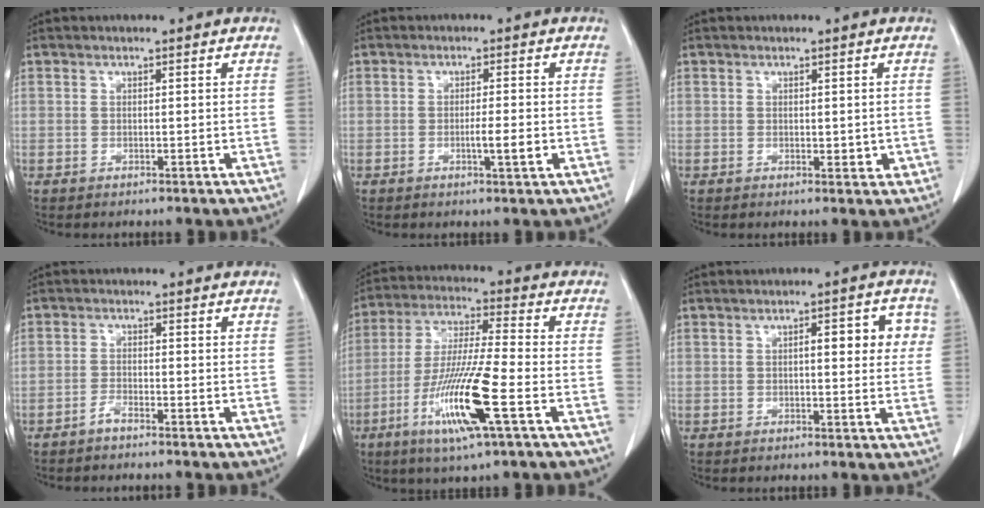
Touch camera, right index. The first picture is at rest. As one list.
[{"total": 3.2, "force": [-0.9, 0.0, 3.1], "torque": [-0.051, -0.004, -0.014]}, {"total": 2.0, "force": [-0.2, 1.0, 1.7], "torque": [-0.019, -0.004, 0.002]}, {"total": 1.6, "force": [-1.4, 0.1, 0.7], "torque": [-0.016, 0.000, -0.029]}, {"total": 14.4, "force": [-5.6, 0.2, 13.2], "torque": [-0.268, -0.023, -0.105]}, {"total": 5.7, "force": [1.3, 1.8, 5.3], "torque": [-0.065, 0.011, 0.013]}]